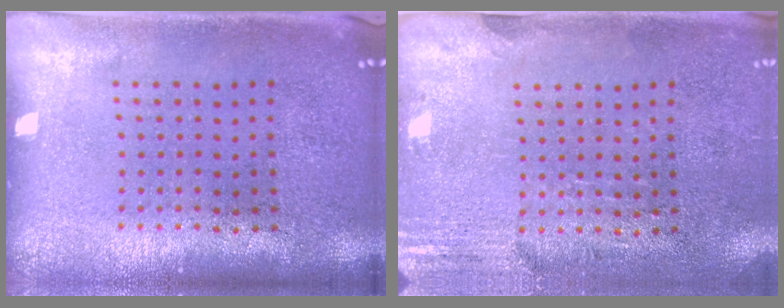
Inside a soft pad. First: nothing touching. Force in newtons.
{"total": 2.8, "press": 2.5, "slide": 1.4}